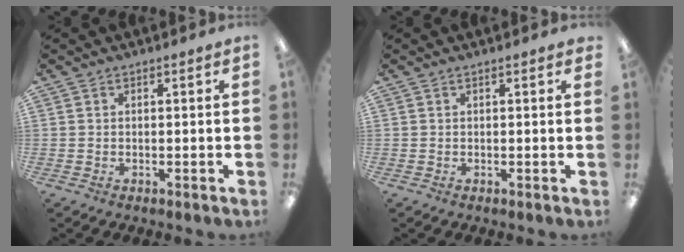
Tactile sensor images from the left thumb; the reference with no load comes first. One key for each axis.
{"total": 0.0}